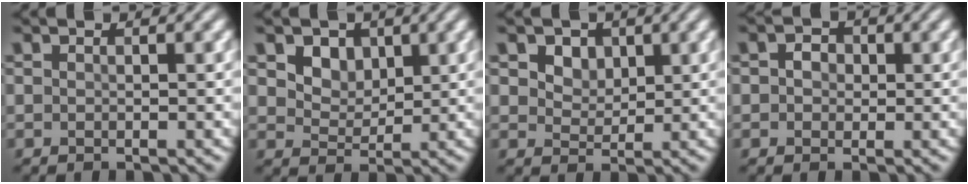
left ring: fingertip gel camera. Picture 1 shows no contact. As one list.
[{"total": 4.3, "force": [2.3, 3.1, 2.1], "torque": [-0.056, -0.008, 0.045]}, {"total": 3.0, "force": [1.6, 2.1, 1.4], "torque": [-0.035, -0.005, 0.031]}, {"total": 2.1, "force": [0.5, 1.7, 1.1], "torque": [-0.012, 0.005, -0.009]}]